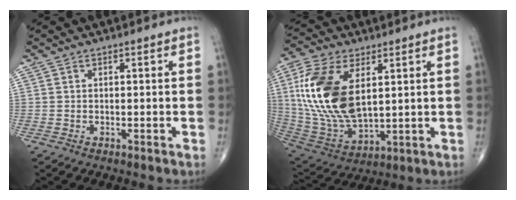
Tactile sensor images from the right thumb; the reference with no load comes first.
{"total": 20.1, "force": [4.7, 10.8, 16.3], "torque": [-0.333, -0.024, 0.096]}